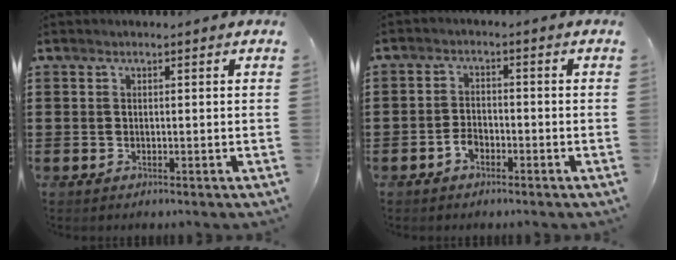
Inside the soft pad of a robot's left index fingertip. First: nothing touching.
{"total": 2.4, "force": [-1.5, 1.5, 1.2], "torque": [-0.026, 0.003, -0.030]}